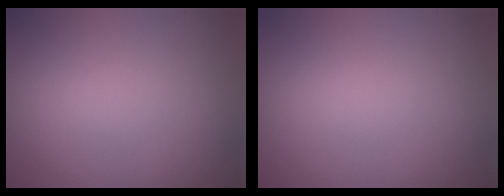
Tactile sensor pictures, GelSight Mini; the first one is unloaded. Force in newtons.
{"total": 0.0}